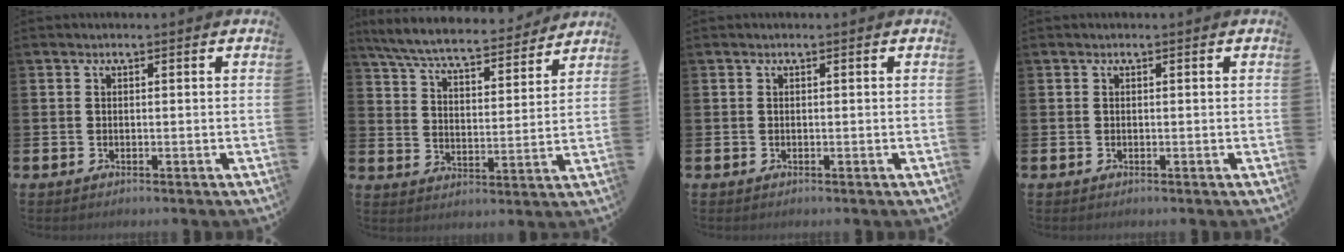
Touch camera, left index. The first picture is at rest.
{"total": 7.5, "force": [7.0, 1.0, 2.5], "torque": [-0.082, -0.044, 0.120]}
{"total": 0.0}
{"total": 0.0}